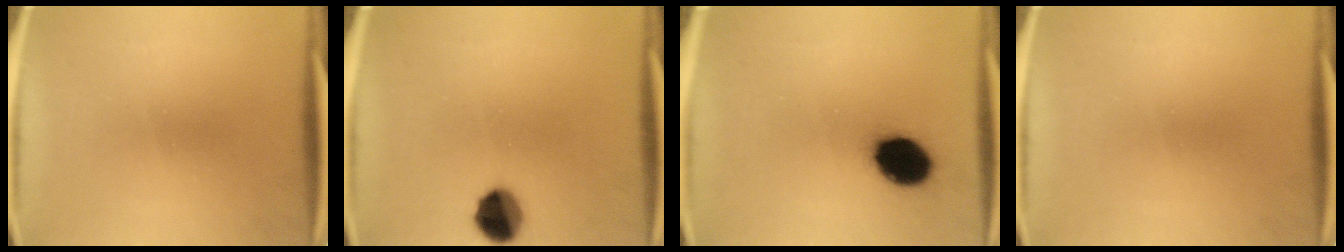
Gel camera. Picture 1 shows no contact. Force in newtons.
{"total": 8.4}
{"total": 11.9}
{"total": 0.0}